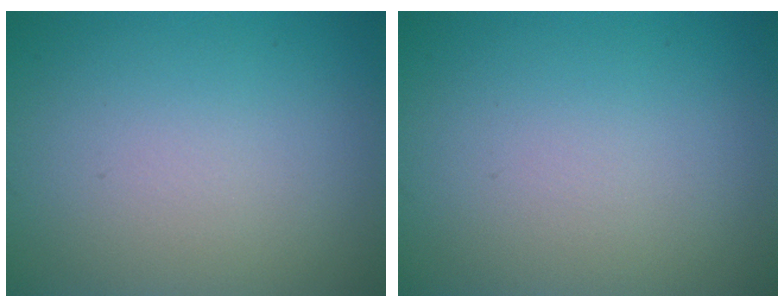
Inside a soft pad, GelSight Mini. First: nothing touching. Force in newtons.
{"total": 0.0}